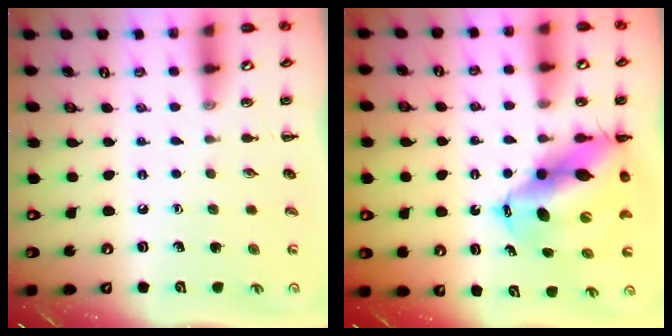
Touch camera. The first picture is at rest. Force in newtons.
{"total": 15.6, "press": 15.0, "slide": 4.3}